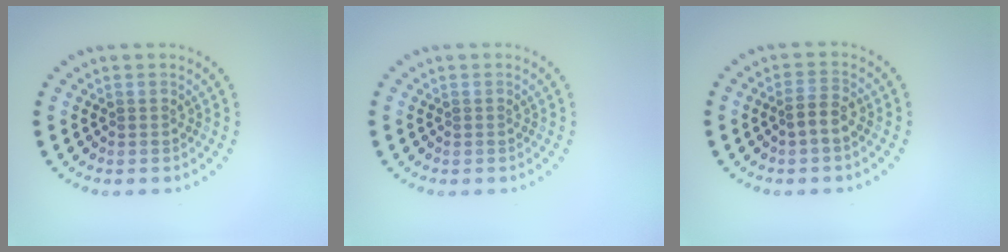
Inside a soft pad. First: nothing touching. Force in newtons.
{"total": 0.0}
{"total": 1.8, "press": 1.6, "slide": 0.8}